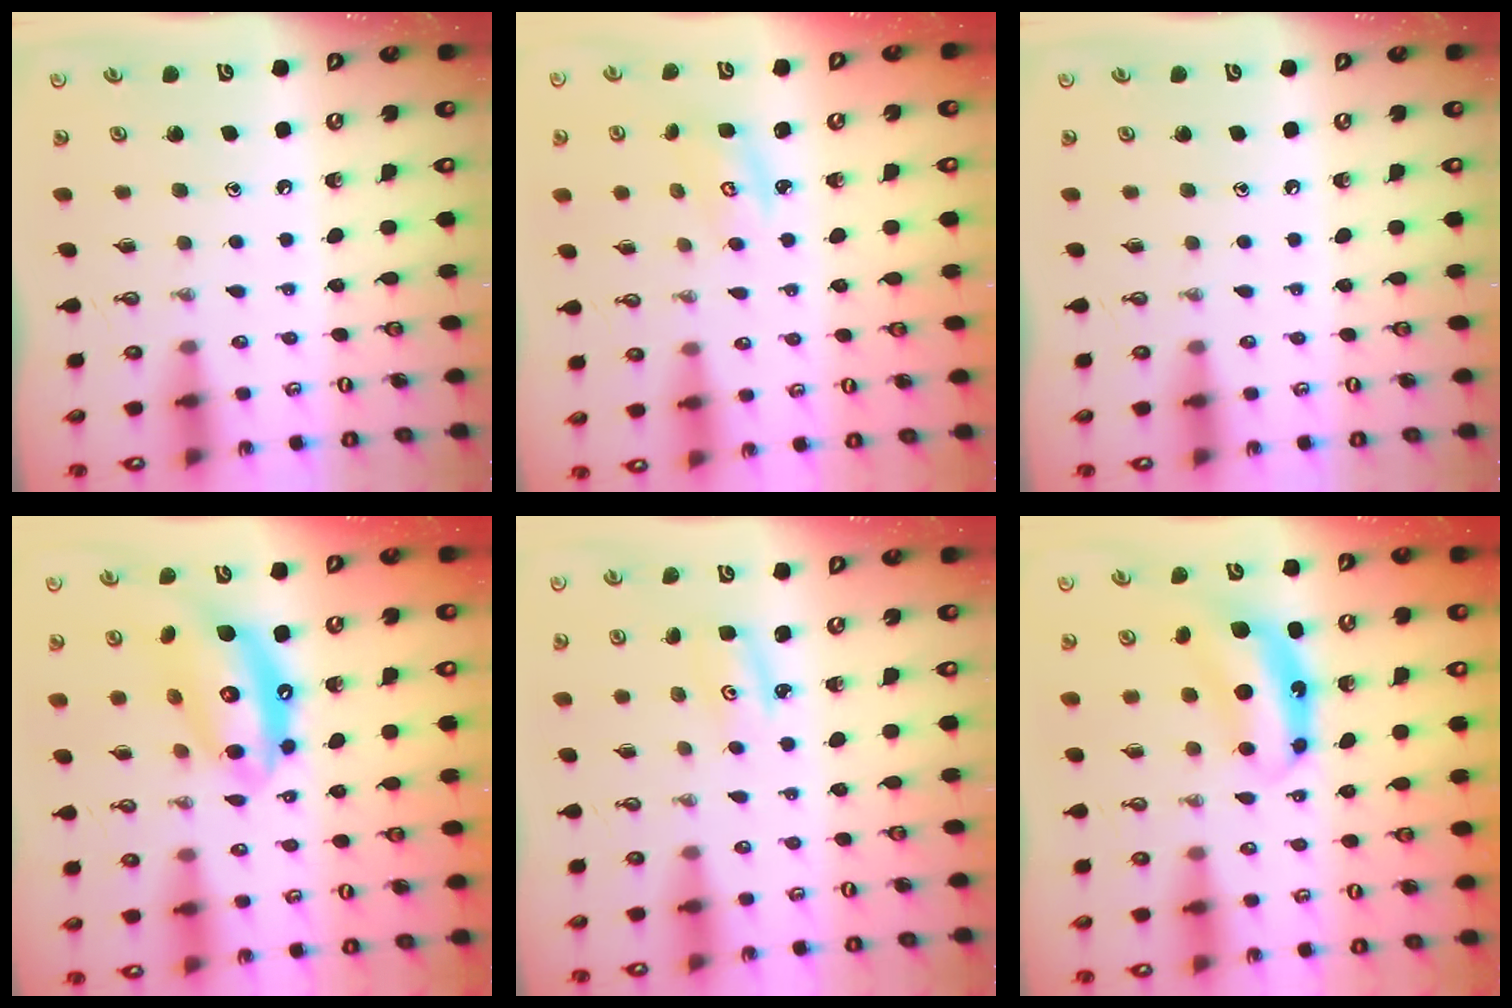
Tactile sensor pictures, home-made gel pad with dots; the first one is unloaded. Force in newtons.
{"total": 3.0, "press": 3.0, "slide": 0.3}
{"total": 0.0}
{"total": 15.1, "press": 15.0, "slide": 1.8}
{"total": 3.3, "press": 3.3, "slide": 0.3}
{"total": 7.8, "press": 7.8, "slide": 0.4}